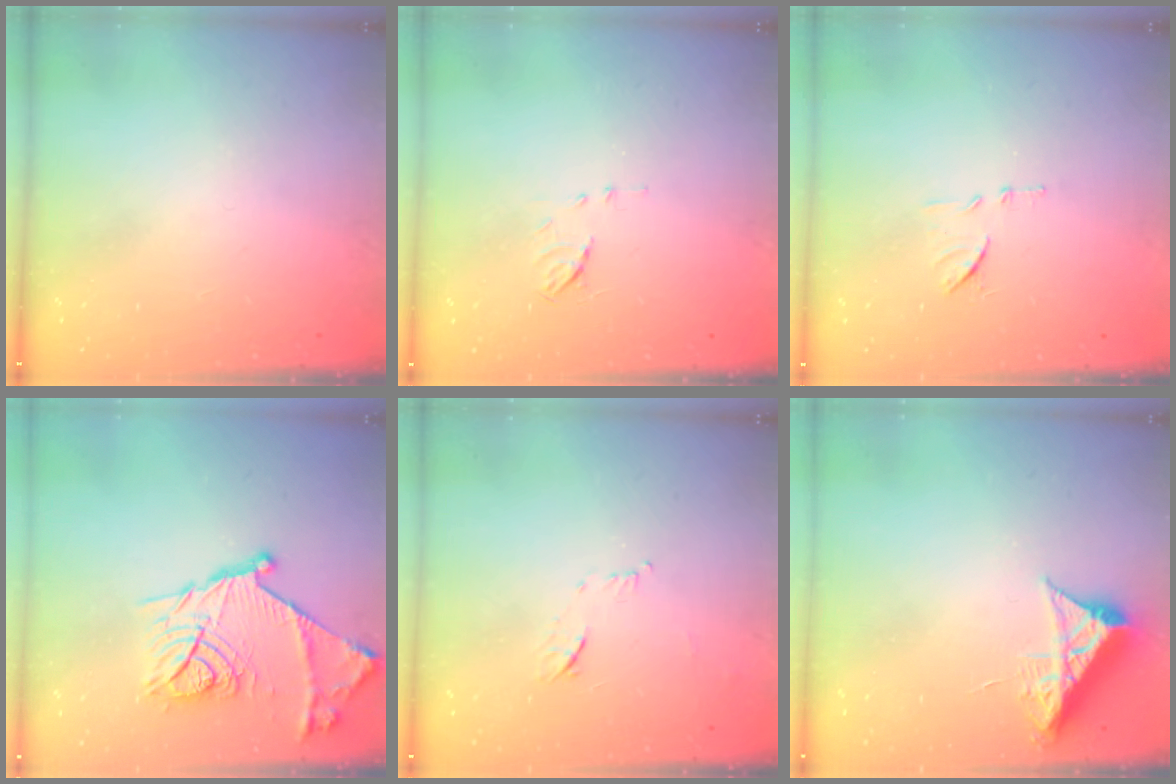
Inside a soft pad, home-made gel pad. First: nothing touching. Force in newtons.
{"total": 5.3, "press": 5.3, "slide": 0.6}
{"total": 8.2, "press": 8.2, "slide": 0.6}
{"total": 19.7, "press": 19.7, "slide": 1.1}
{"total": 7.6, "press": 7.6, "slide": 0.9}
{"total": 8.2, "press": 8.2, "slide": 0.3}